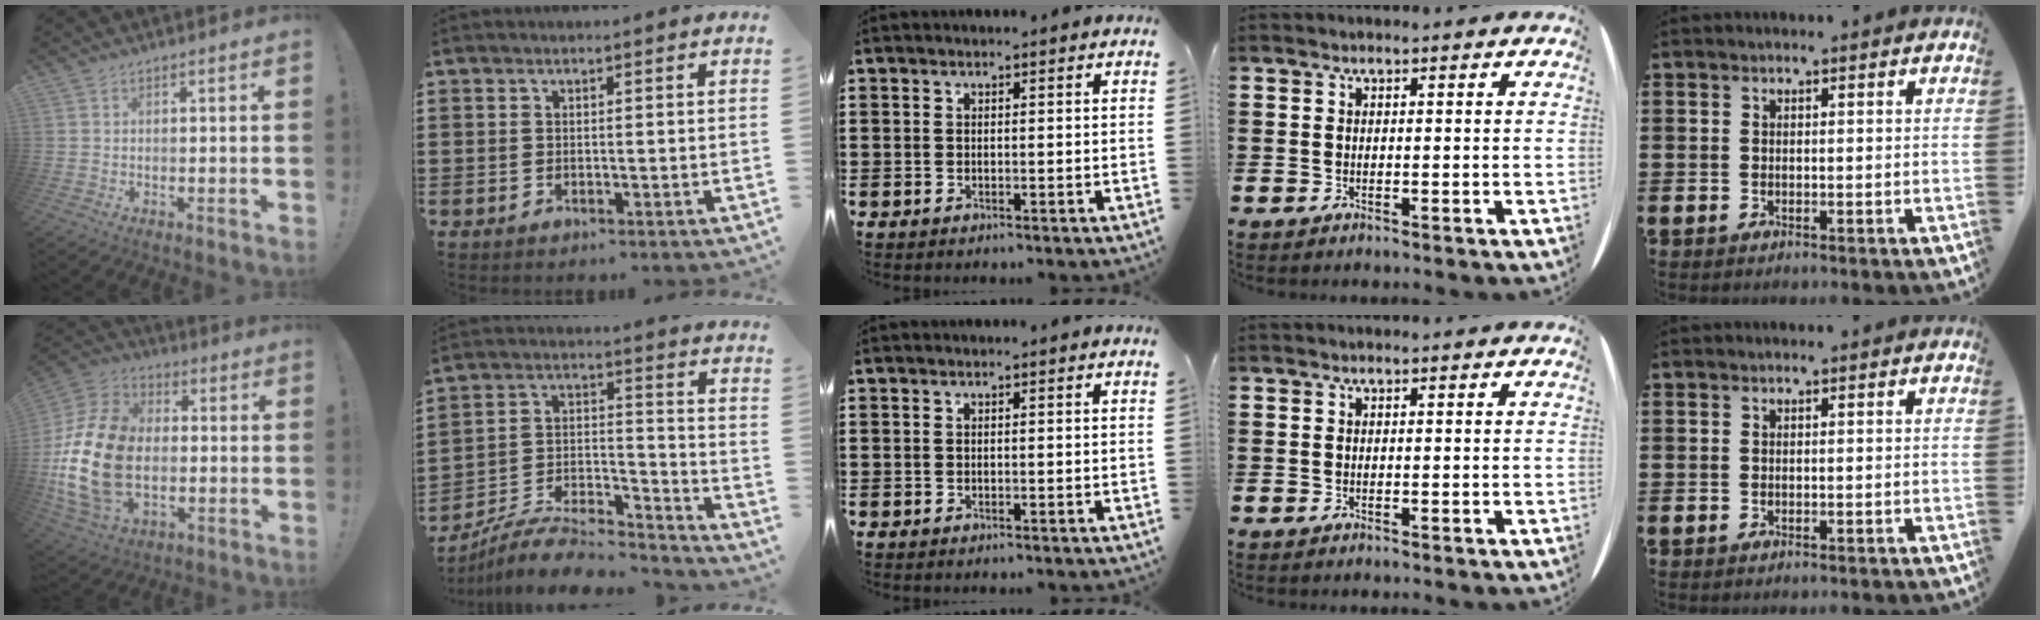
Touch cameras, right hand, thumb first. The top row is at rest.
{"thumb": {"total": 22.2, "force": [-3.0, 15.6, 15.6], "torque": [-0.287, 0.030, -0.042]}, "index": {"total": 7.9, "force": [-7.4, 2.0, 2.2], "torque": [-0.031, 0.017, -0.142]}}